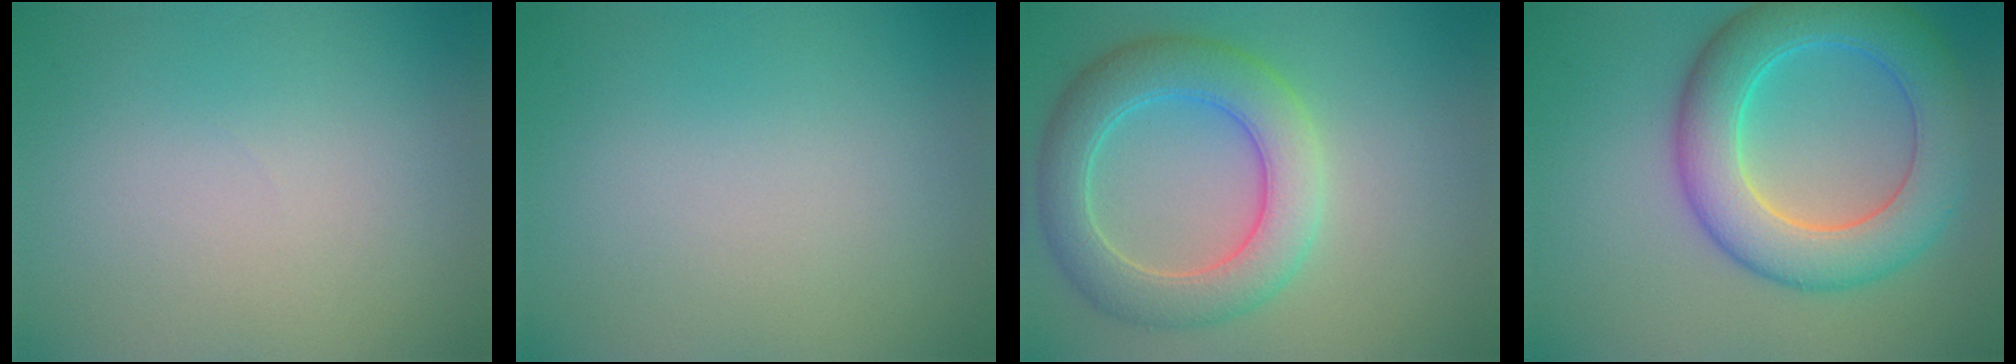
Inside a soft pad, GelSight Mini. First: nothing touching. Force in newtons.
{"total": 0.0}
{"total": 6.4, "press": 6.4, "slide": 0.4}
{"total": 8.3, "press": 8.3, "slide": 0.0}